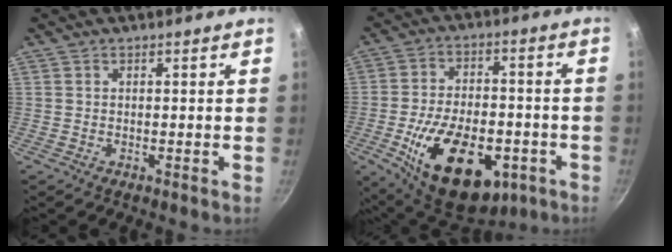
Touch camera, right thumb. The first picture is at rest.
{"total": 22.6, "force": [-7.8, 12.9, 16.8], "torque": [-0.251, 0.022, -0.110]}